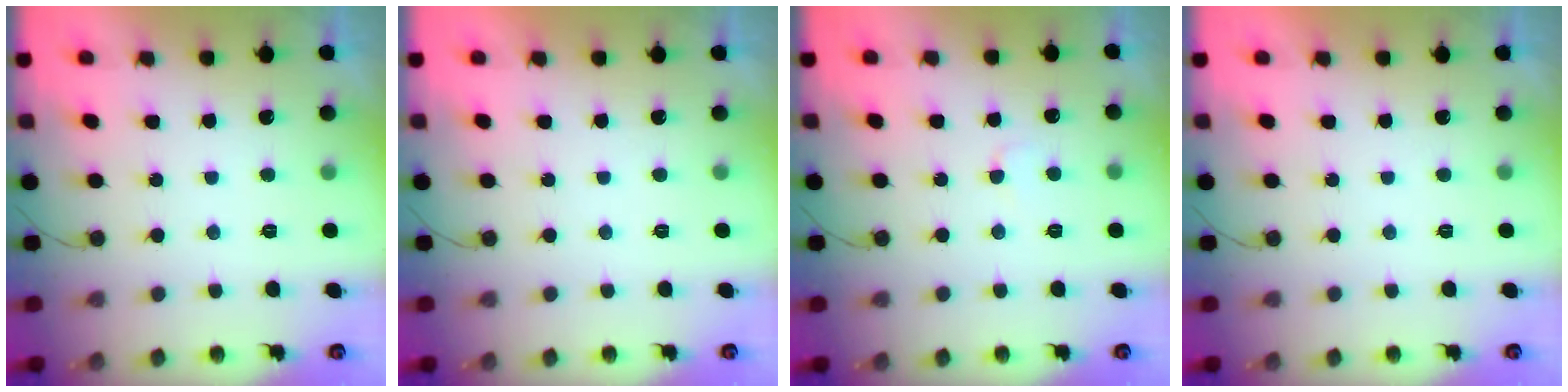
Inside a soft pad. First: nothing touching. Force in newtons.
{"total": 1.9, "press": 1.9, "slide": 0.1}
{"total": 3.0, "press": 3.0, "slide": 0.3}
{"total": 1.7, "press": 1.7, "slide": 0.0}